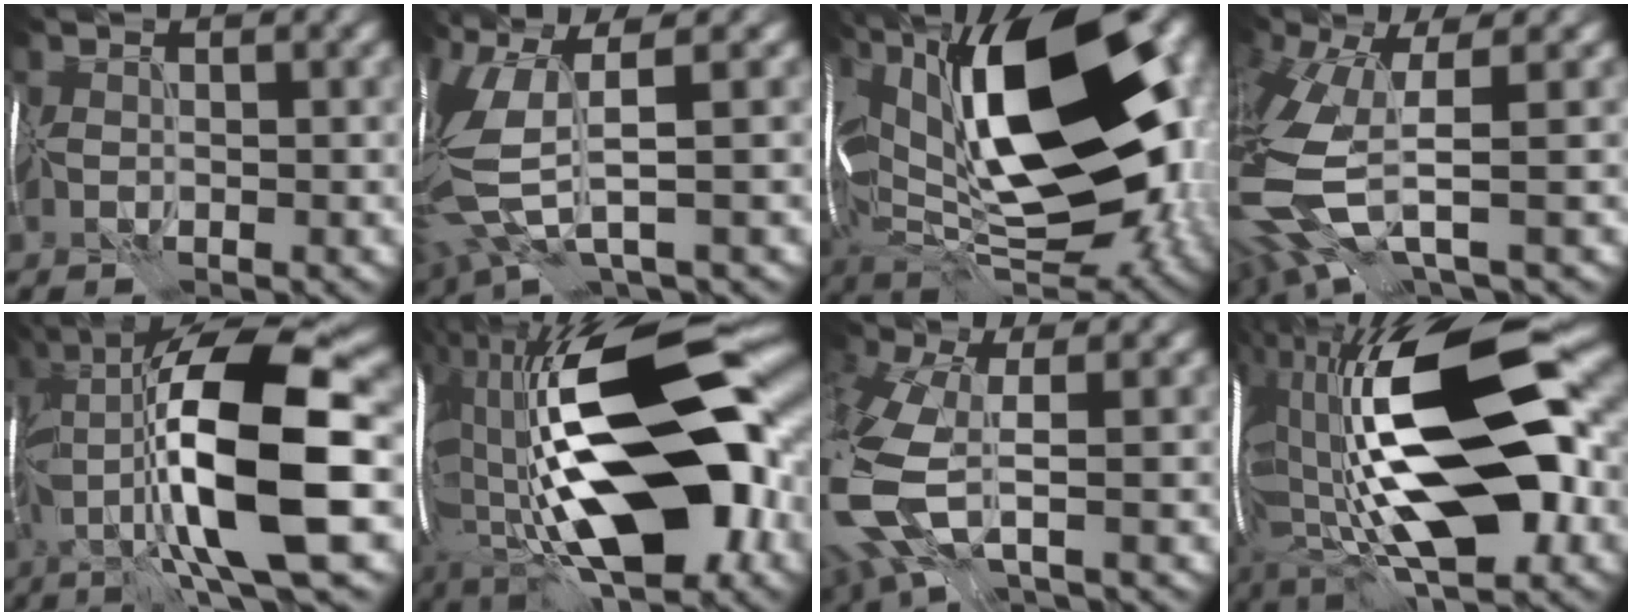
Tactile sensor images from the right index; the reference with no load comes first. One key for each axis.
{"total": 9.3, "fx": 0.4, "fy": 3.4, "fz": 8.6, "tx": -0.223, "ty": -0.014, "tz": 0.012}
{"total": 20.0, "fx": 3.9, "fy": 9.6, "fz": 17.1, "tx": -0.326, "ty": 0.017, "tz": 0.068}
{"total": 11.2, "fx": -1.7, "fy": 4.7, "fz": 10.0, "tx": -0.266, "ty": -0.032, "tz": -0.024}
{"total": 14.4, "fx": -1.0, "fy": 3.5, "fz": 14.0, "tx": -0.242, "ty": 0.016, "tz": -0.016}
{"total": 22.4, "fx": -0.7, "fy": 10.8, "fz": 19.6, "tx": -0.361, "ty": 0.013, "tz": -0.030}
{"total": 10.1, "fx": -2.2, "fy": 4.9, "fz": 8.6, "tx": -0.250, "ty": -0.020, "tz": -0.044}
{"total": 20.7, "fx": 0.9, "fy": 9.6, "fz": 18.4, "tx": -0.354, "ty": 0.008, "tz": 0.009}